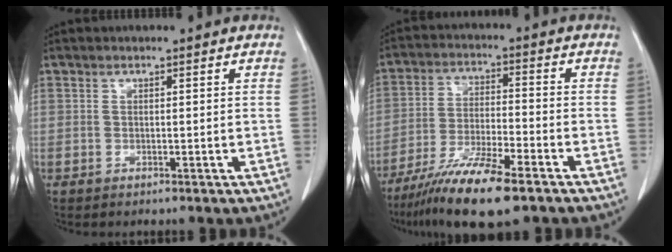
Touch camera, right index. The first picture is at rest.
{"total": 12.5, "force": [-8.6, 1.3, 8.9], "torque": [-0.164, -0.030, -0.152]}